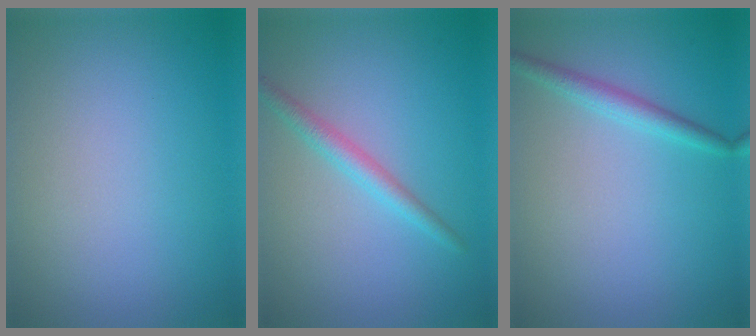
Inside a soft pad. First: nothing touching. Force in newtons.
{"total": 2.1, "press": 2.1, "slide": 0.1}
{"total": 1.9, "press": 1.9, "slide": 0.2}